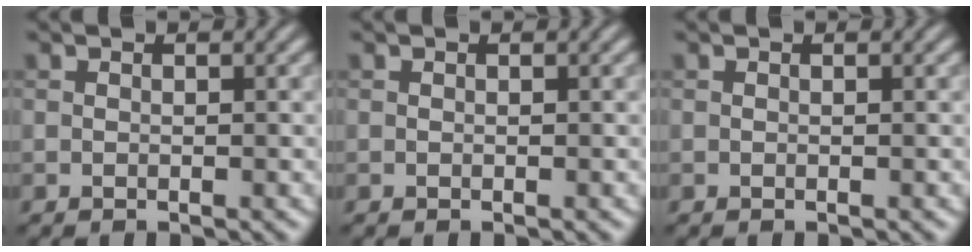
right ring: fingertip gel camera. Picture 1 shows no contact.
{"total": 0.0}
{"total": 0.0}